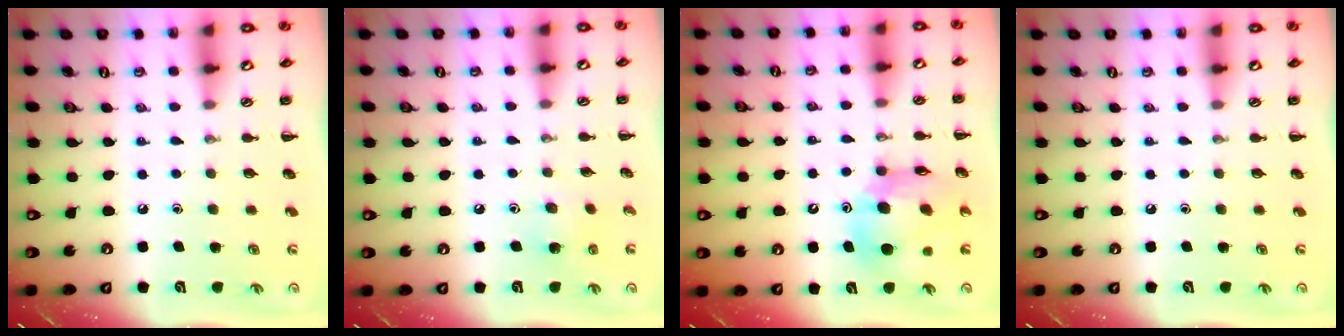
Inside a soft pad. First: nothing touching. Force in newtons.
{"total": 5.6, "press": 5.4, "slide": 1.4}
{"total": 11.9, "press": 11.5, "slide": 3.3}
{"total": 0.0}